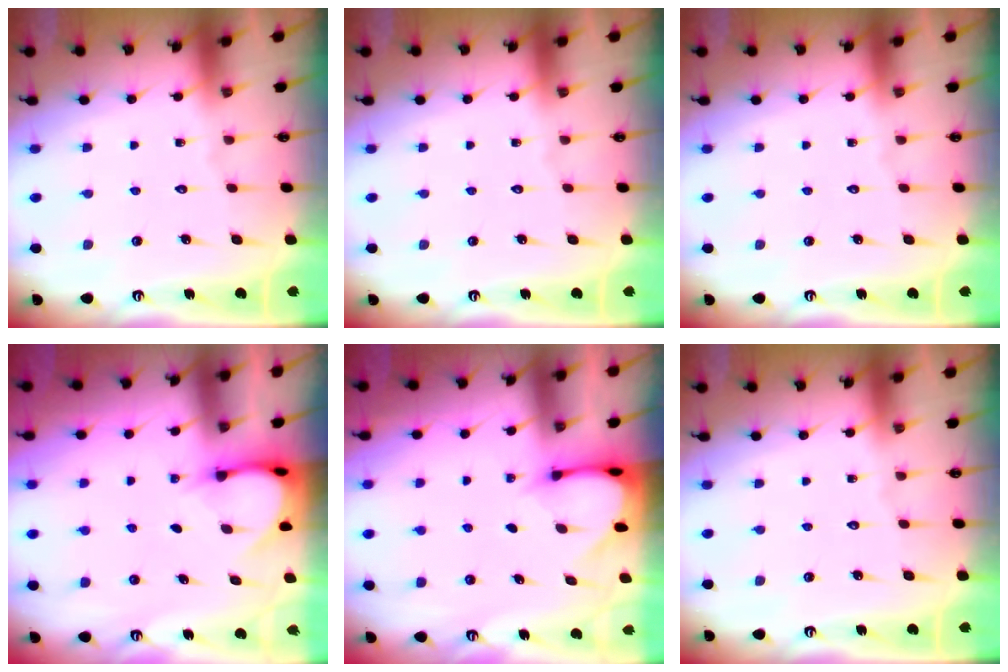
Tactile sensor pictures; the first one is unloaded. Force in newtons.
{"total": 0.0}
{"total": 0.0}
{"total": 4.0, "press": 3.9, "slide": 0.3}
{"total": 2.9, "press": 2.9, "slide": 0.2}
{"total": 0.0}